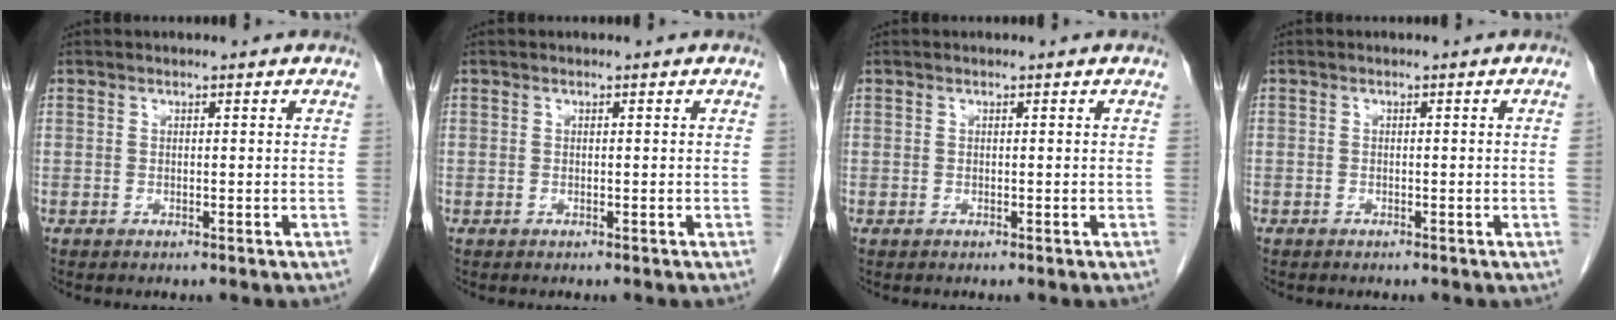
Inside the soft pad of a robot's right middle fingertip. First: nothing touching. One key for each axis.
{"total": 0.0}
{"total": 0.0}
{"total": 0.6, "fx": -0.2, "fy": -0.3, "fz": 0.5, "tx": 0.001, "ty": 0.004, "tz": -0.006}